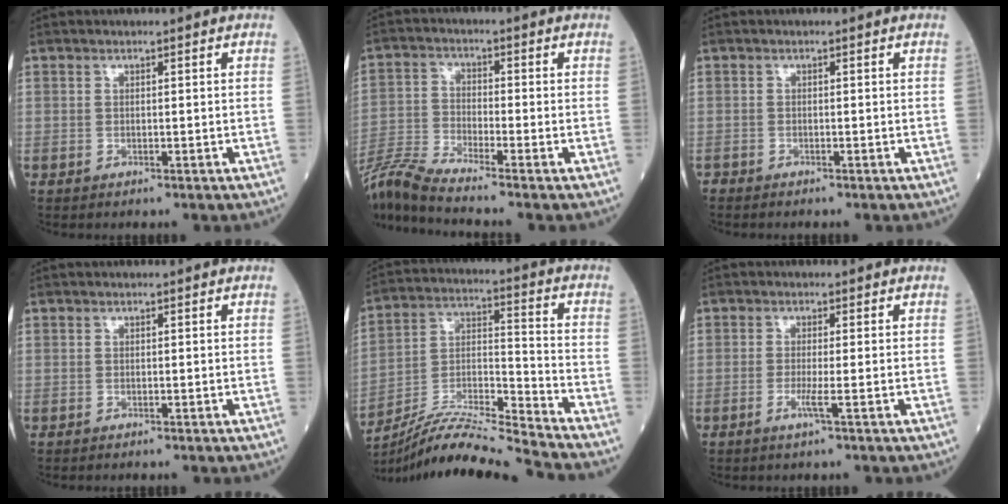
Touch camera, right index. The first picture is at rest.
{"total": 8.9, "force": [-7.9, -2.0, 3.5], "torque": [-0.077, -0.026, -0.159]}
{"total": 1.0, "force": [-1.0, 0.1, 0.2], "torque": [-0.007, -0.002, -0.020]}
{"total": 0.0}
{"total": 15.2, "force": [-14.4, -2.1, 4.5], "torque": [-0.080, 0.011, -0.266]}
{"total": 2.1, "force": [-0.9, -0.4, 1.8], "torque": [-0.042, -0.004, -0.019]}